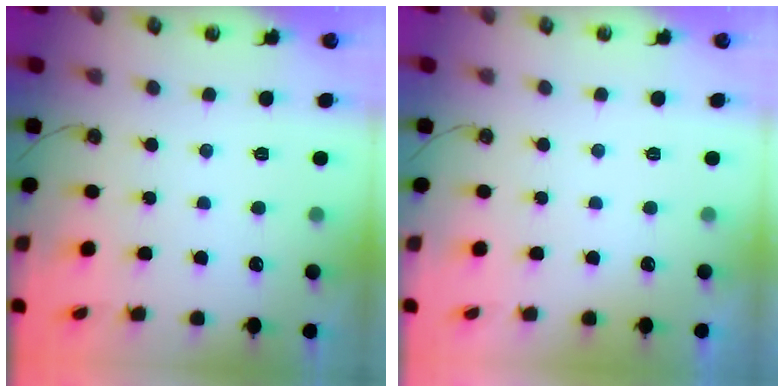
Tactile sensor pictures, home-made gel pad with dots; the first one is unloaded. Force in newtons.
{"total": 0.0}